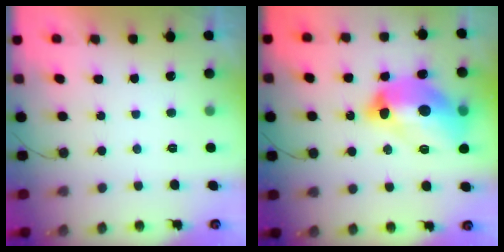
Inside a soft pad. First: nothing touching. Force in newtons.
{"total": 18.8, "press": 18.7, "slide": 1.7}